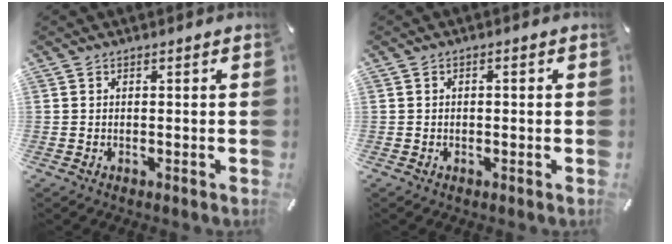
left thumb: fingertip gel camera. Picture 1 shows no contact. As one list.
[{"total": 0.9, "force": [-0.3, 0.6, 0.7], "torque": [-0.012, 0.003, -0.008]}]